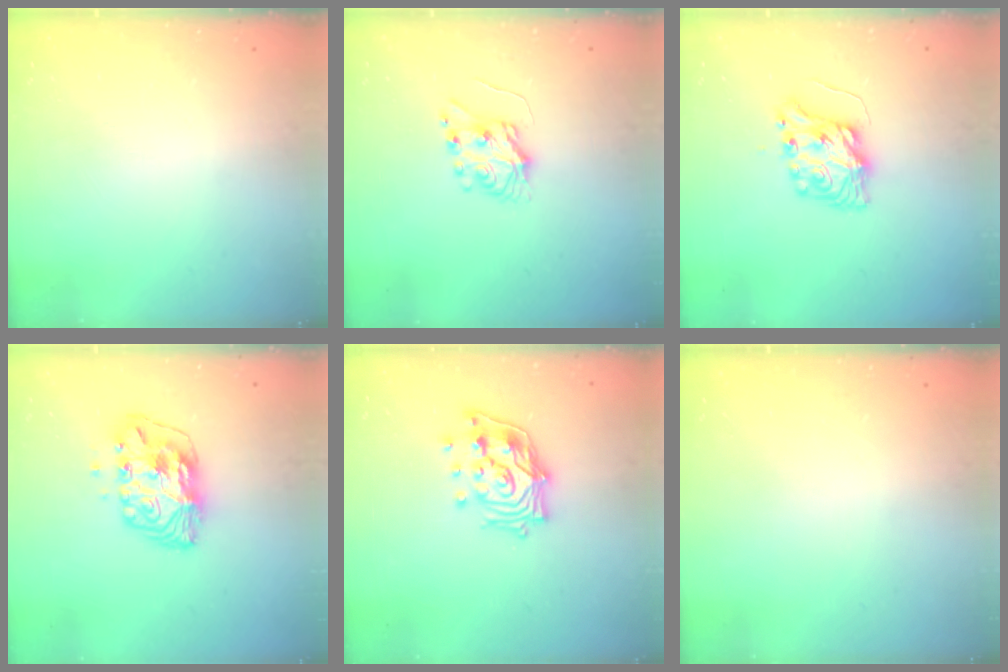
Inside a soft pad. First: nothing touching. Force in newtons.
{"total": 6.0, "press": 6.0, "slide": 0.6}
{"total": 8.1, "press": 8.0, "slide": 0.7}
{"total": 10.4, "press": 10.4, "slide": 1.1}
{"total": 15.1, "press": 15.0, "slide": 2.0}
{"total": 0.0}